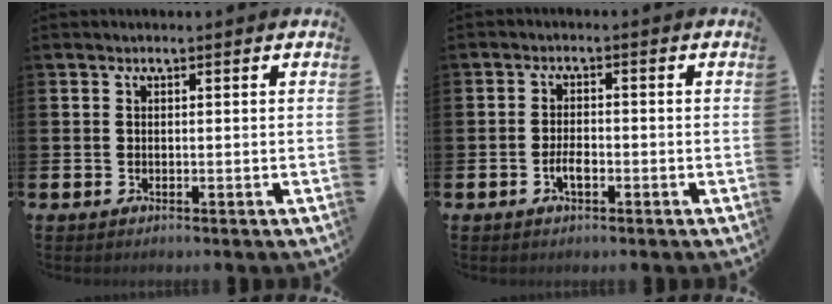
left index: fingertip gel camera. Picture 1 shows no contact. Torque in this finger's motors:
{"motor_torque": [0.35, 0.32, 0.03, 0.07]}